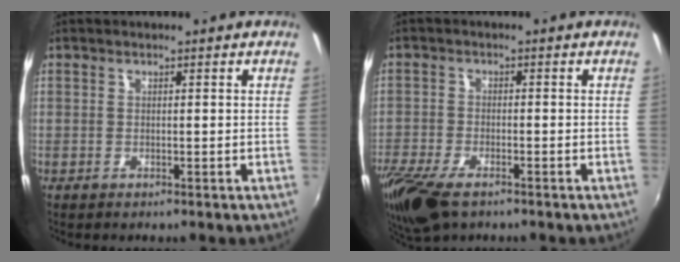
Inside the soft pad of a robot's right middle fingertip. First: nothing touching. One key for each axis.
{"total": 11.7, "fx": -8.0, "fy": 4.7, "fz": 7.1, "tx": -0.177, "ty": -0.046, "tz": -0.151}